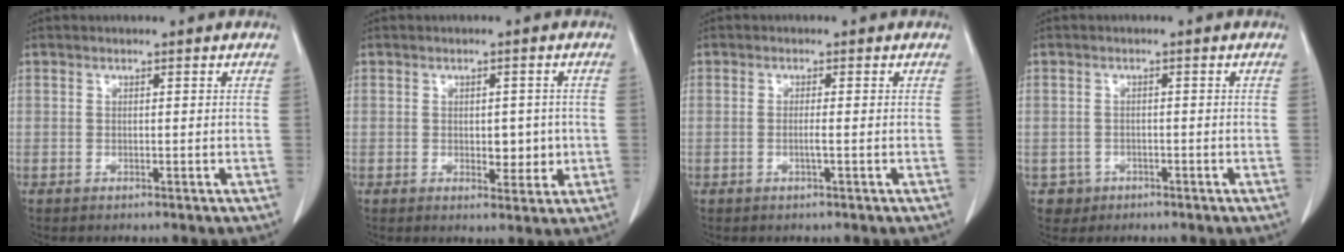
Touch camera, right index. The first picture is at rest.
{"total": 4.0, "force": [-0.4, 2.2, 3.3], "torque": [-0.035, -0.001, 0.001]}
{"total": 1.2, "force": [-0.4, -0.2, 1.1], "torque": [-0.023, -0.001, -0.008]}
{"total": 2.5, "force": [-1.1, 2.2, -0.2], "torque": [0.007, 0.012, -0.017]}